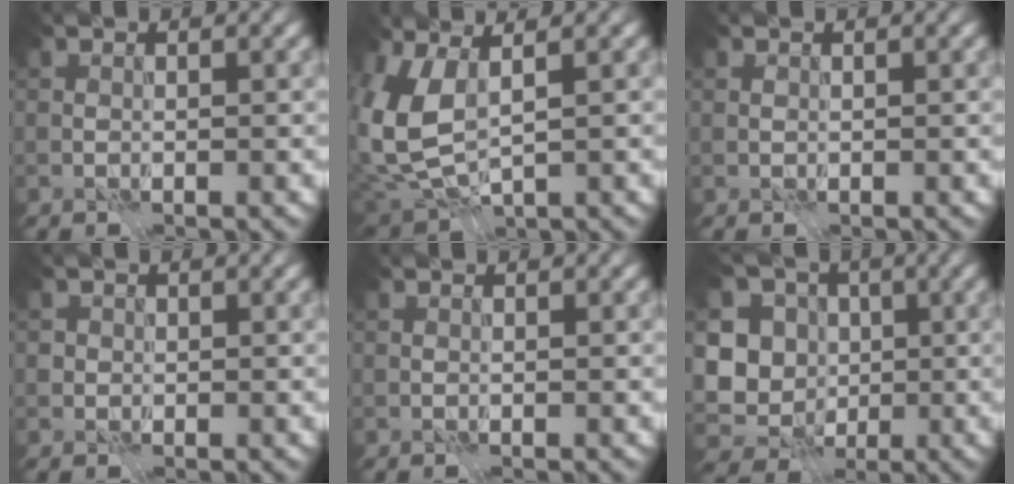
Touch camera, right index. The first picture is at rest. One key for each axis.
{"total": 7.0, "fx": 1.5, "fy": 3.4, "fz": 5.9, "tx": -0.149, "ty": -0.005, "tz": 0.030}
{"total": 0.0}
{"total": 0.8, "fx": 0.2, "fy": 0.8, "fz": 0.0, "tx": 0.007, "ty": -0.002, "tz": -0.001}
{"total": 0.0}
{"total": 10.2, "fx": 0.4, "fy": 9.5, "fz": 3.9, "tx": -0.092, "ty": 0.009, "tz": -0.020}